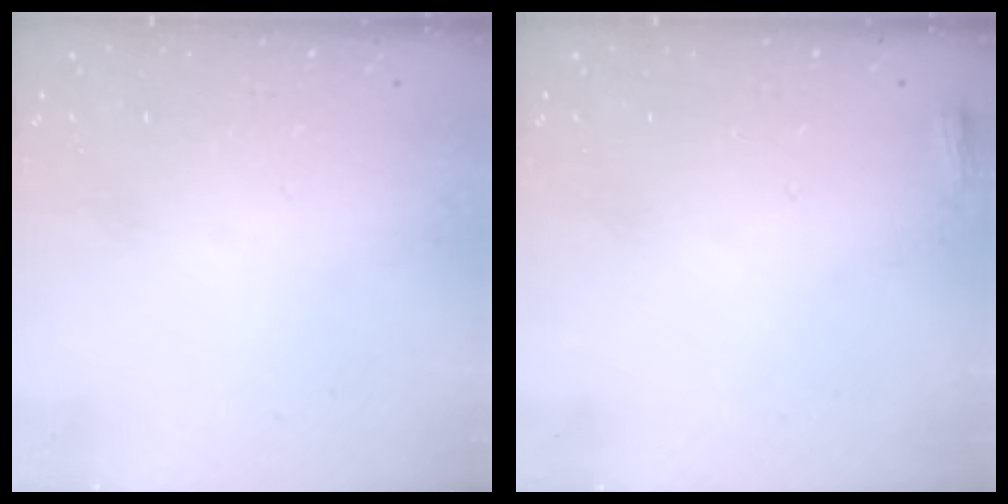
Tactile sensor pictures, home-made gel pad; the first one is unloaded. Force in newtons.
{"total": 3.0, "press": 2.8, "slide": 1.2}